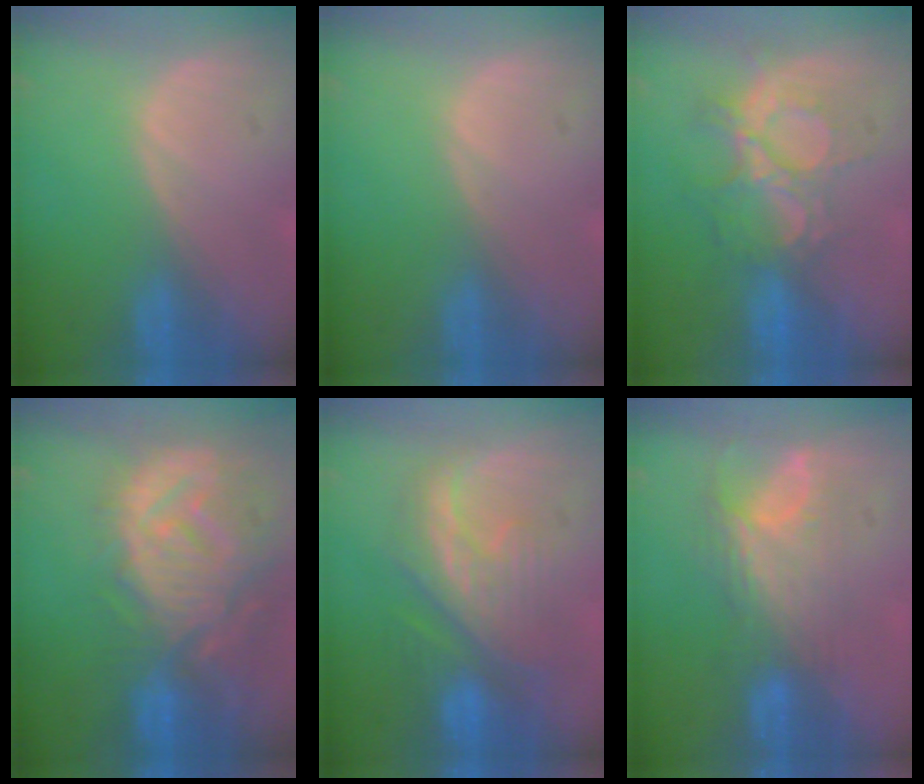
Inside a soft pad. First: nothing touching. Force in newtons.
{"total": 0.0}
{"total": 9.3, "press": 7.8, "slide": 5.0}
{"total": 12.8, "press": 11.3, "slide": 6.0}
{"total": 9.4, "press": 8.8, "slide": 3.5}
{"total": 8.0, "press": 6.6, "slide": 4.5}